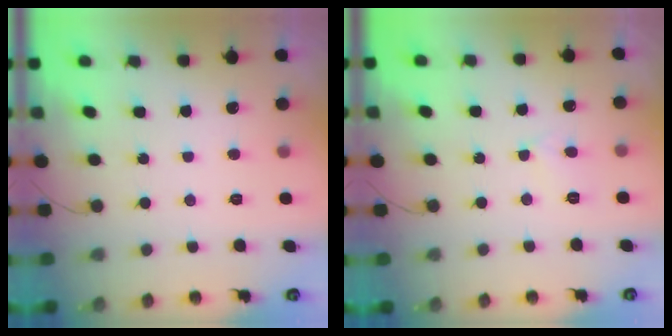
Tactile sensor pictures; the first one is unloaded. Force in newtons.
{"total": 3.9, "press": 3.8, "slide": 0.5}